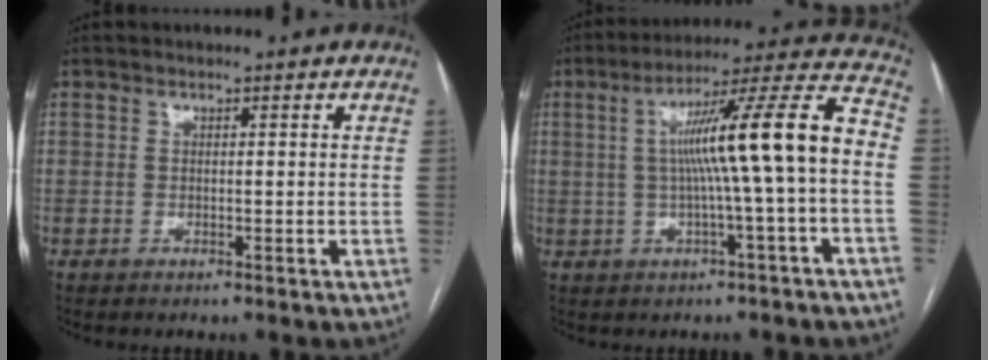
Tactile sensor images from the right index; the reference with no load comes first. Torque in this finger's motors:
{"motor_torque": [1.17, -0.31, 0.48, 0.21]}